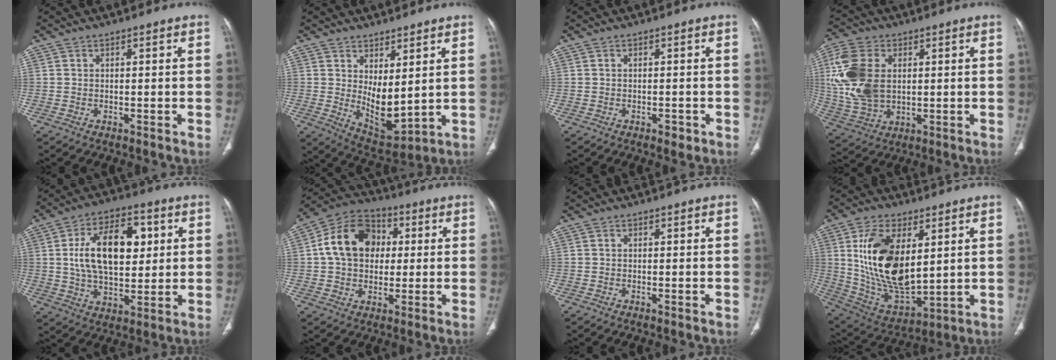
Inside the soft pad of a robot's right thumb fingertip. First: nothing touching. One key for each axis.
{"total": 8.9, "fx": 1.9, "fy": 4.1, "fz": 7.7, "tx": -0.108, "ty": -0.036, "tz": 0.054}
{"total": 1.6, "fx": -0.9, "fy": 0.8, "fz": 1.1, "tx": -0.011, "ty": 0.001, "tz": -0.010}
{"total": 15.5, "fx": 2.6, "fy": 10.3, "fz": 11.4, "tx": -0.243, "ty": 0.000, "tz": 0.057}
{"total": 17.3, "fx": 3.4, "fy": 9.8, "fz": 13.8, "tx": -0.208, "ty": 0.003, "tz": 0.059}
{"total": 14.4, "fx": 2.0, "fy": 11.1, "fz": 9.0, "tx": -0.132, "ty": 0.022, "tz": 0.024}
{"total": 0.0}
{"total": 20.5, "fx": 4.7, "fy": 10.9, "fz": 16.8, "tx": -0.299, "ty": -0.028, "tz": 0.103}